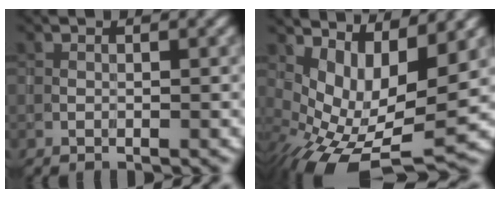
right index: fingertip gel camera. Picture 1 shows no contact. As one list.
[{"total": 8.2, "force": [0.4, 4.1, 7.0], "torque": [-0.128, -0.018, 0.018]}]